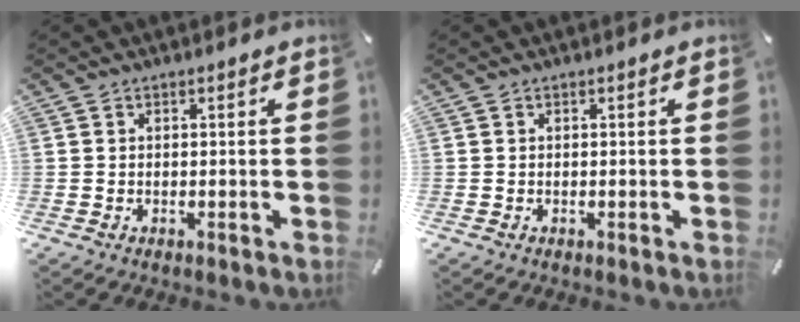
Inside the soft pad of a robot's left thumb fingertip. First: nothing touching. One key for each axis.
{"total": 0.0}